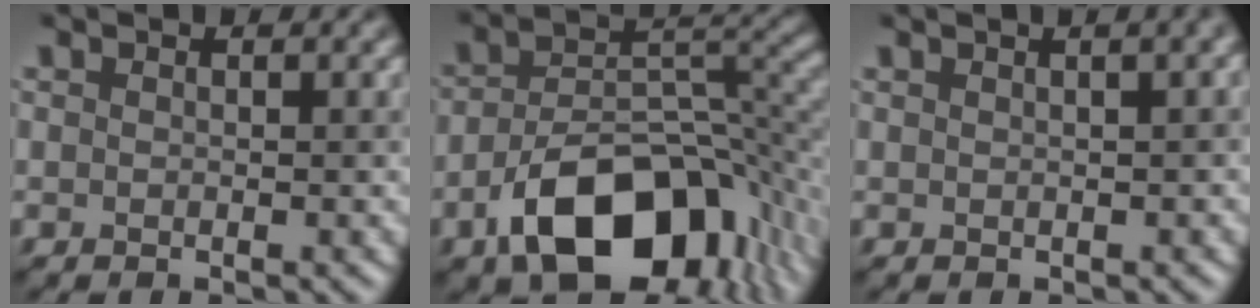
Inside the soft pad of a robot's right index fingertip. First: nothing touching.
{"total": 12.1, "force": [-5.7, 7.1, 8.0], "torque": [-0.128, -0.007, -0.091]}
{"total": 2.8, "force": [0.9, 1.0, 2.4], "torque": [-0.010, 0.011, 0.002]}